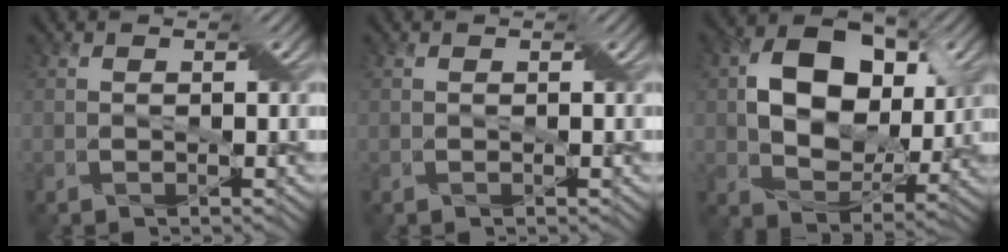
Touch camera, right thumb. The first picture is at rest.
{"total": 0.0}
{"total": 11.2, "force": [2.5, 7.8, 7.6], "torque": [-0.145, 0.007, 0.037]}